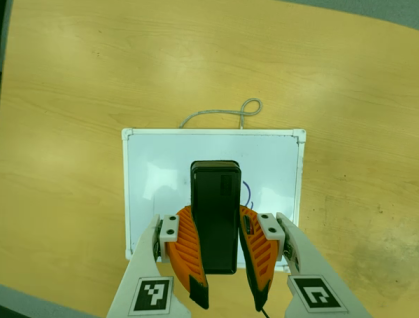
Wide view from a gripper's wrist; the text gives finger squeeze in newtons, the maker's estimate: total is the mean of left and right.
{"total": 13.0, "left": 9.5, "right": 16.6}